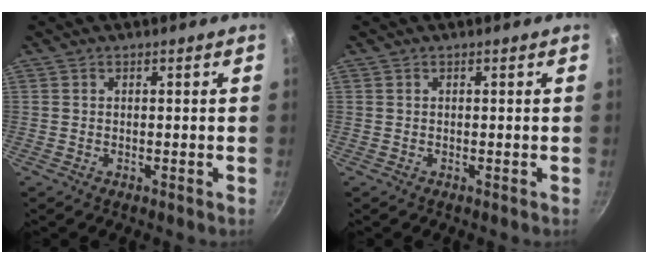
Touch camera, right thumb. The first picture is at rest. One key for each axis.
{"total": 0.0}